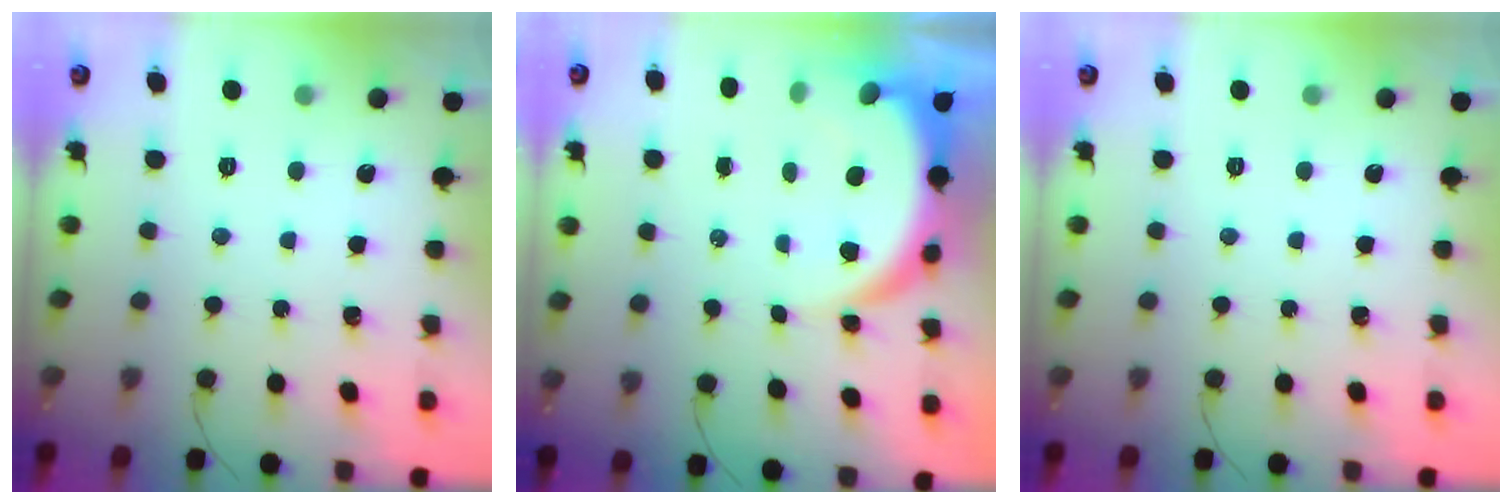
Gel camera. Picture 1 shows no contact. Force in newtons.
{"total": 9.1, "press": 9.0, "slide": 1.1}
{"total": 0.0}